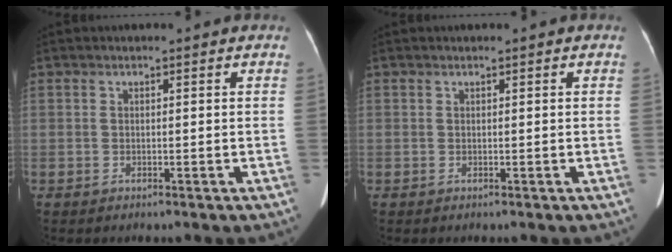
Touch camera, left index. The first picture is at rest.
{"total": 0.0}